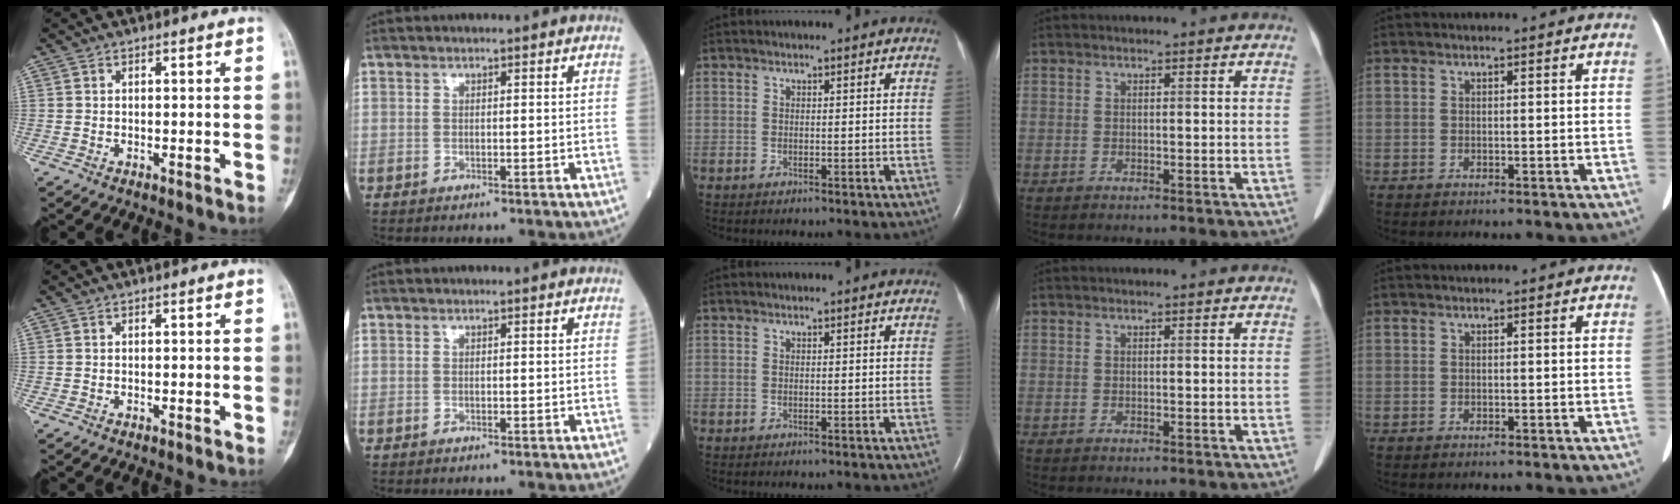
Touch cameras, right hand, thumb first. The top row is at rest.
{}